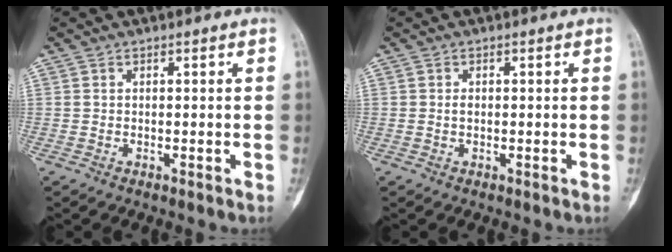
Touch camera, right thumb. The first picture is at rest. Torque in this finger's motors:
{"motor_torque": [0.50, 0.37, 0.15, -0.01, 0.04]}